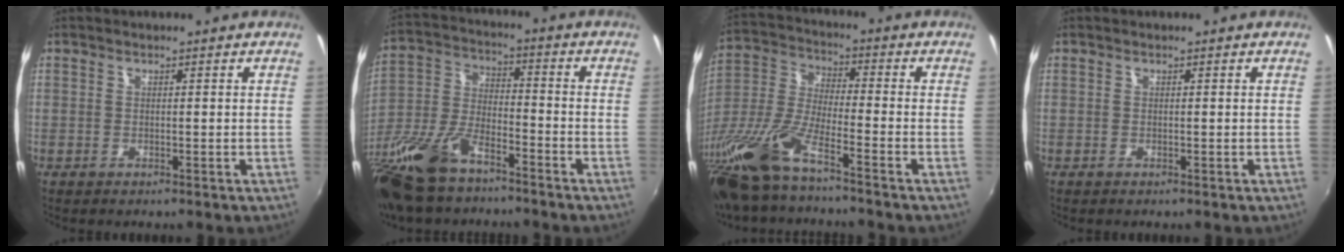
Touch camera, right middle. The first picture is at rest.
{"total": 17.9, "force": [-12.4, 7.1, 10.8], "torque": [-0.248, -0.026, -0.243]}
{"total": 16.3, "force": [-11.4, 2.3, 11.4], "torque": [-0.255, -0.029, -0.234]}
{"total": 0.0}